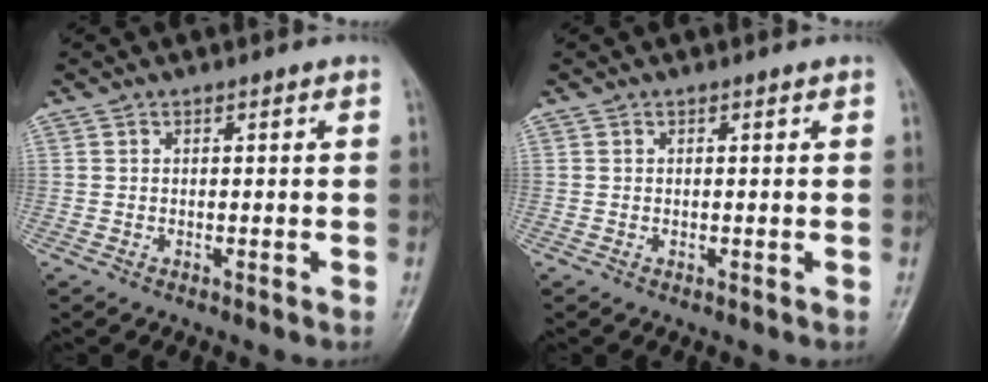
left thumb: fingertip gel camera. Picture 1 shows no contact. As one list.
[{"total": 0.0}]